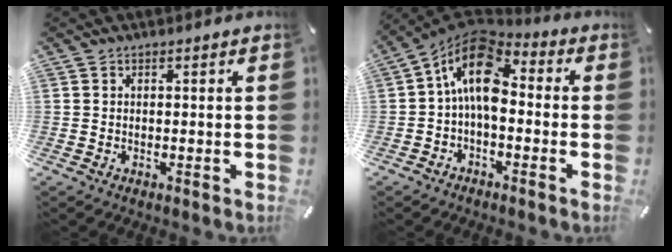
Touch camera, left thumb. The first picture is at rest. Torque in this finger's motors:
{"motor_torque": [0.32, 1.94, 1.85, -0.92, 0.63]}